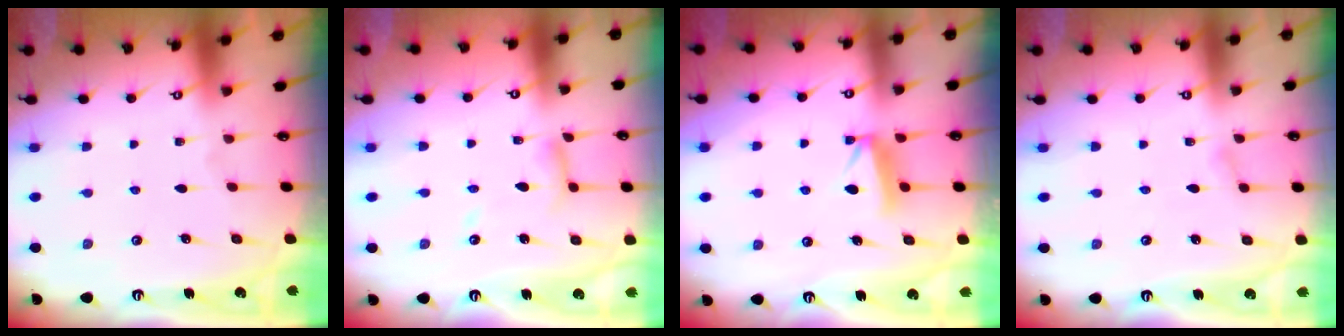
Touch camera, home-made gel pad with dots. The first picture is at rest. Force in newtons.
{"total": 9.0, "press": 8.9, "slide": 0.7}
{"total": 8.0, "press": 8.0, "slide": 0.7}
{"total": 2.8, "press": 2.8, "slide": 0.2}